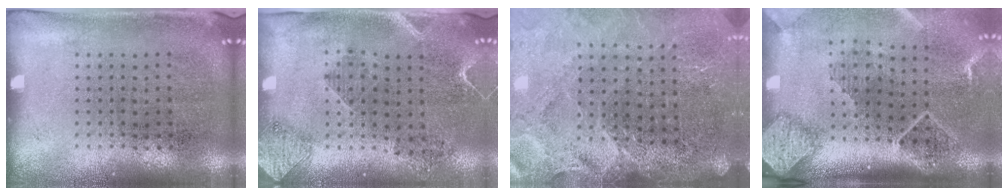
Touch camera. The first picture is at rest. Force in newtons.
{"total": 2.0, "press": 1.7, "slide": 1.1}
{"total": 3.7, "press": 3.2, "slide": 1.9}
{"total": 2.6, "press": 1.9, "slide": 1.8}